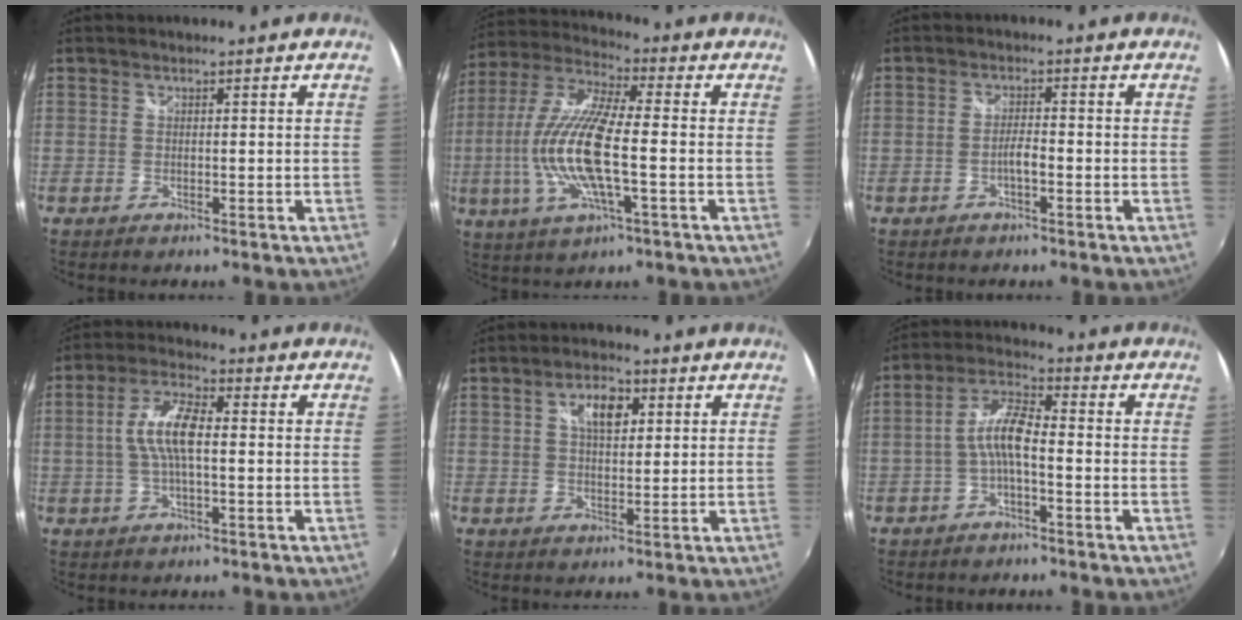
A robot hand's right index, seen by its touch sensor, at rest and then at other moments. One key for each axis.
{"total": 16.3, "fx": -2.5, "fy": 3.8, "fz": 15.7, "tx": -0.314, "ty": -0.006, "tz": -0.052}
{"total": 2.4, "fx": -1.1, "fy": 0.3, "fz": 2.1, "tx": -0.042, "ty": 0.004, "tz": -0.022}
{"total": 8.0, "fx": 0.0, "fy": 2.6, "fz": 7.6, "tx": -0.152, "ty": 0.010, "tz": 0.000}
{"total": 5.7, "fx": 2.0, "fy": 2.9, "fz": 4.5, "tx": -0.074, "ty": 0.014, "tz": 0.033}
{"total": 6.5, "fx": -1.7, "fy": 1.6, "fz": 6.1, "tx": -0.131, "ty": 0.016, "tz": -0.035}